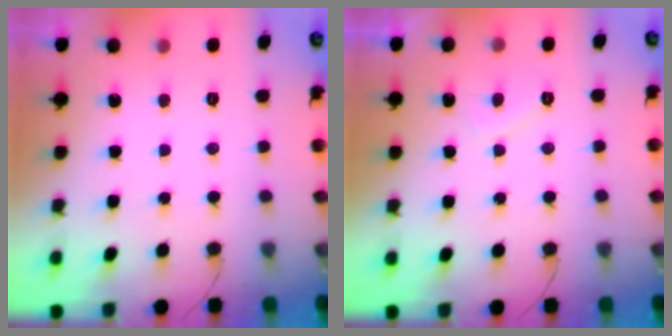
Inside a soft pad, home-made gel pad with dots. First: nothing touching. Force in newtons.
{"total": 2.3, "press": 2.1, "slide": 0.8}